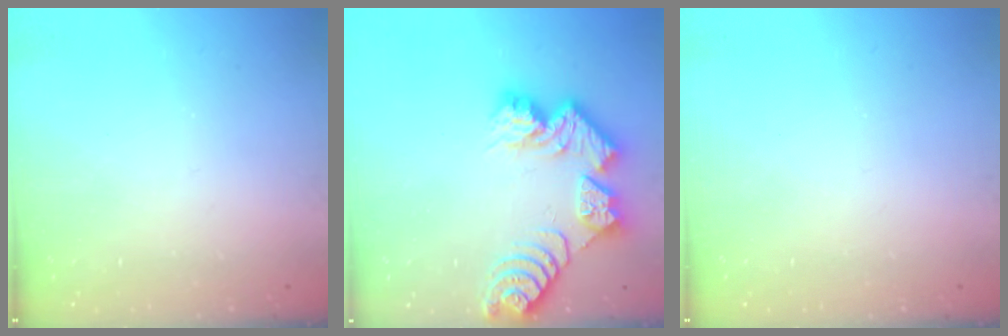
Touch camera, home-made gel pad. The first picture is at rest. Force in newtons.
{"total": 12.7, "press": 12.6, "slide": 1.0}
{"total": 0.0}